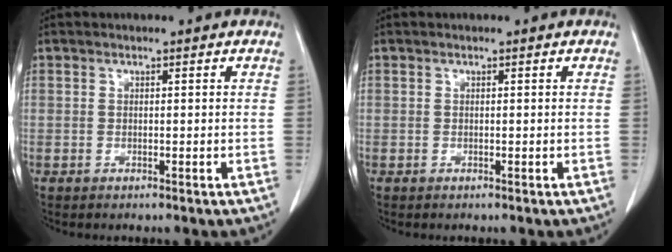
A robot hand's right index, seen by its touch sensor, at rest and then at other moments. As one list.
[{"total": 0.0}]